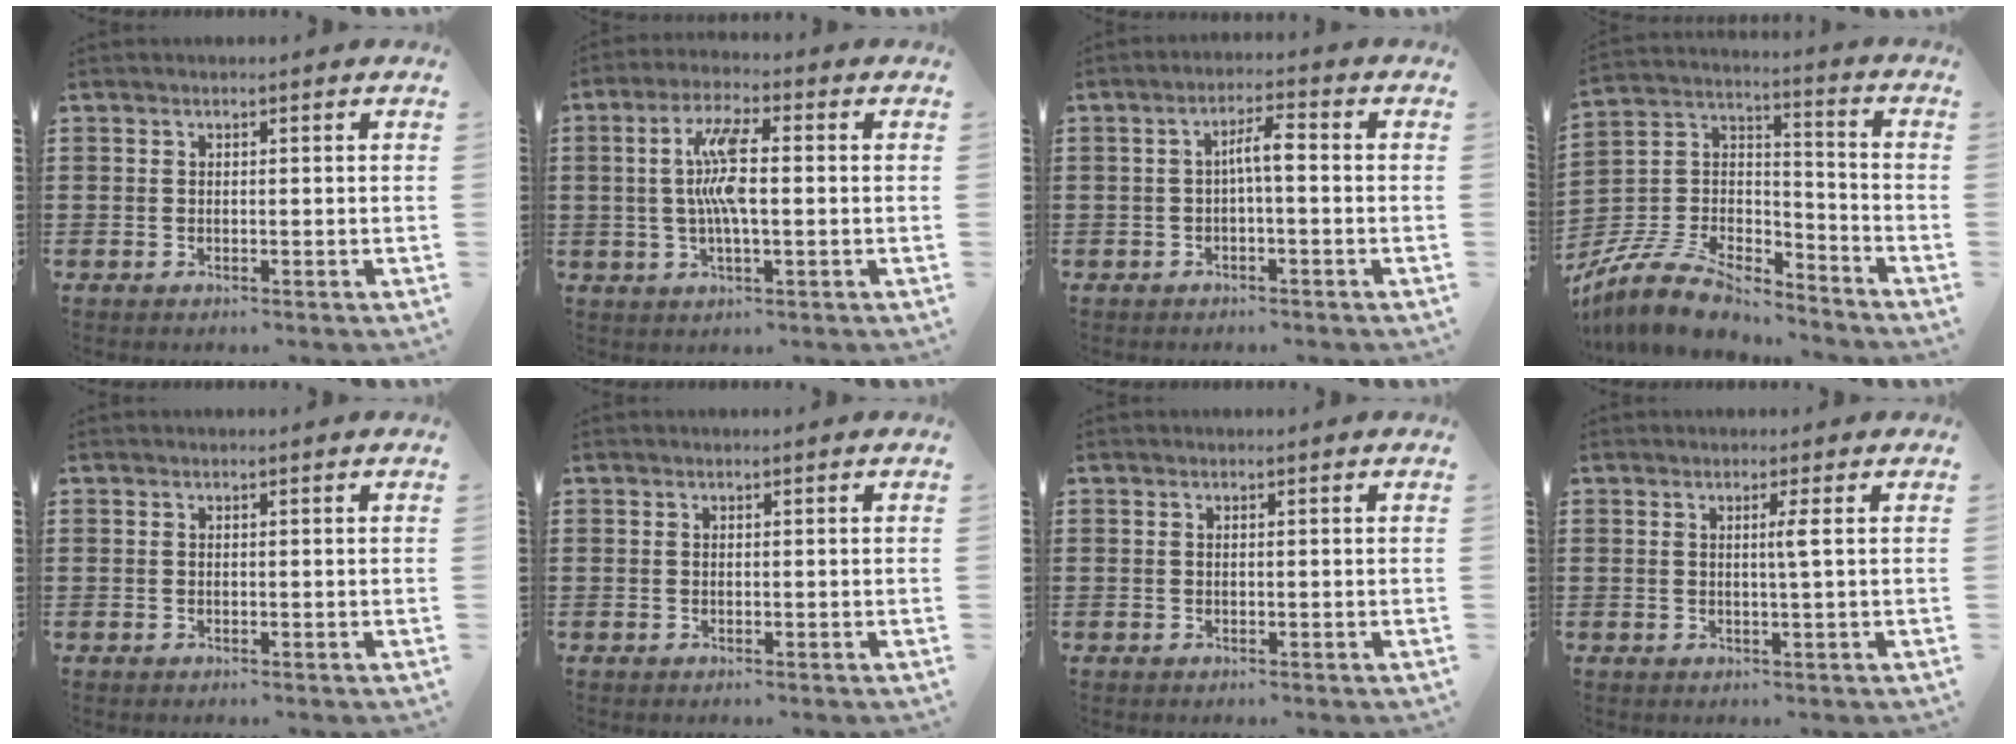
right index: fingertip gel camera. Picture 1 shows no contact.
{"total": 7.9, "force": [0.2, 2.0, 7.7], "torque": [-0.162, 0.002, -0.006]}
{"total": 3.9, "force": [-0.4, 0.8, 3.8], "torque": [-0.071, 0.009, -0.011]}
{"total": 10.2, "force": [-9.0, 2.6, 4.1], "torque": [-0.098, 0.012, -0.183]}
{"total": 0.0}
{"total": 0.0}
{"total": 0.0}
{"total": 1.8, "force": [0.3, -0.6, 1.7], "torque": [-0.031, -0.007, 0.002]}